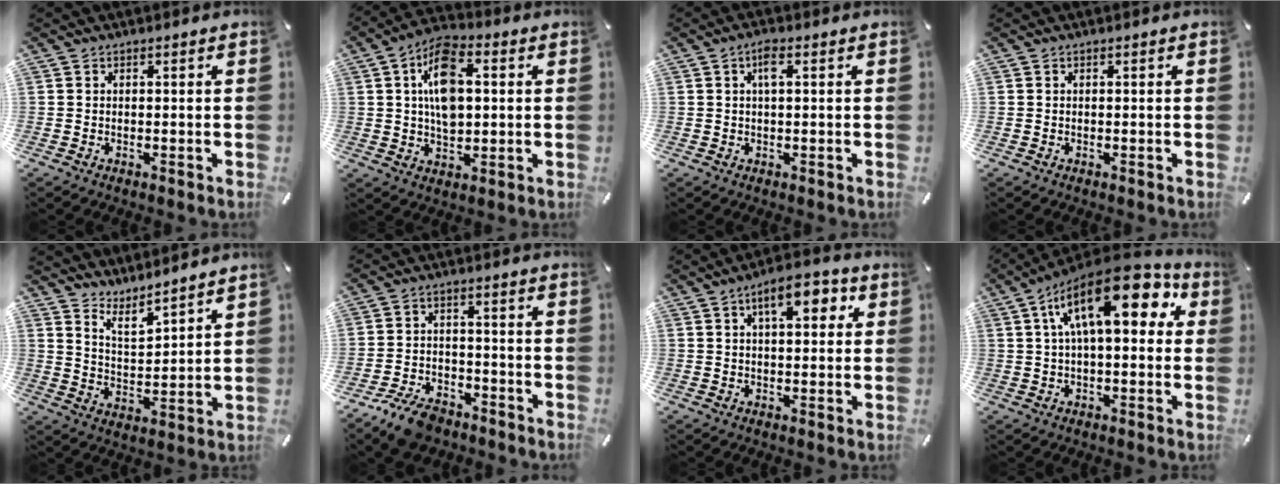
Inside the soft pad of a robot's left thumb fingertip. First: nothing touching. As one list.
[{"total": 11.5, "force": [1.8, 7.1, 8.8], "torque": [-0.157, 0.007, 0.032]}, {"total": 3.1, "force": [0.7, 0.8, 2.9], "torque": [-0.059, 0.007, 0.010]}, {"total": 0.0}, {"total": 6.5, "force": [6.2, 0.8, 1.6], "torque": [-0.036, -0.051, 0.112]}, {"total": 8.2, "force": [-6.2, 4.1, 3.4], "torque": [-0.059, 0.037, -0.115]}, {"total": 8.6, "force": [3.4, 3.8, 6.9], "torque": [-0.100, -0.004, 0.051]}, {"total": 19.8, "force": [6.7, 8.8, 16.4], "torque": [-0.271, -0.026, 0.104]}]